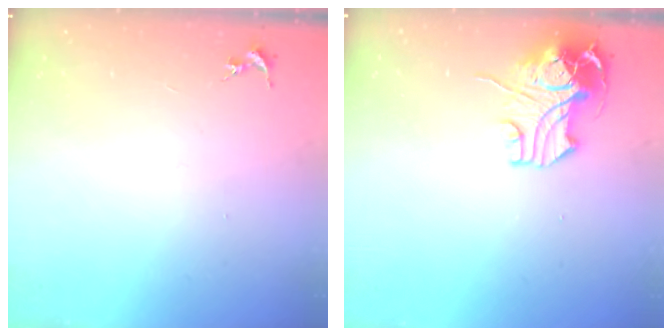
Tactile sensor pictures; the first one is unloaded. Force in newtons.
{"total": 11.8, "press": 11.7, "slide": 2.1}